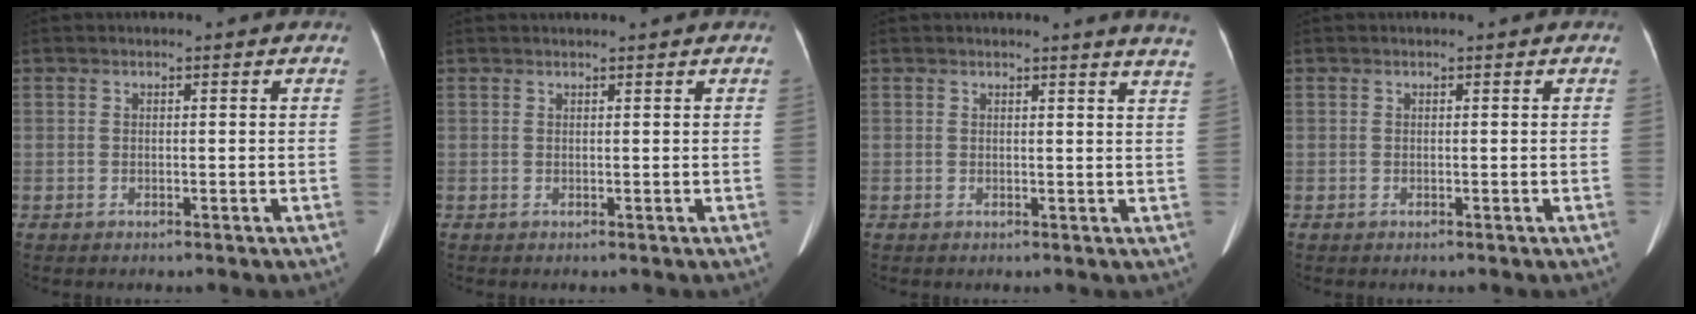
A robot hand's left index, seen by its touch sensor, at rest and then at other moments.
{"total": 1.7, "force": [1.6, -0.4, 0.6], "torque": [-0.010, 0.014, 0.027]}
{"total": 5.7, "force": [5.3, -0.8, 2.1], "torque": [-0.021, -0.029, 0.032]}
{"total": 0.0}